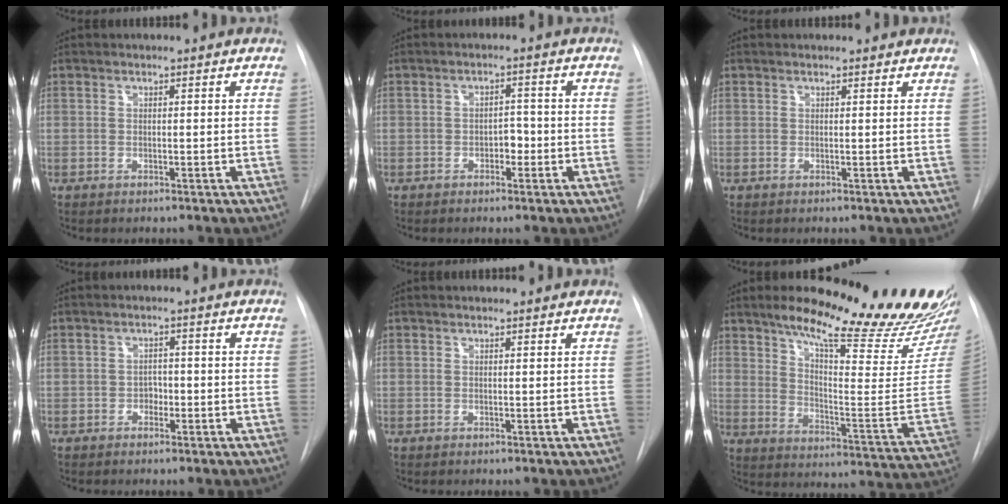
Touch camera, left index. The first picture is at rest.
{"total": 2.4, "force": [-1.0, 1.5, 1.7], "torque": [-0.017, 0.007, -0.015]}
{"total": 2.2, "force": [2.1, 0.7, 0.3], "torque": [-0.008, 0.008, 0.015]}
{"total": 1.8, "force": [-0.8, 1.3, 0.9], "torque": [-0.008, 0.007, -0.013]}
{"total": 0.9, "force": [0.8, 0.2, 0.1], "torque": [-0.008, 0.006, 0.008]}
{"total": 25.0, "force": [21.2, 1.6, 13.2], "torque": [-0.189, -0.093, 0.275]}